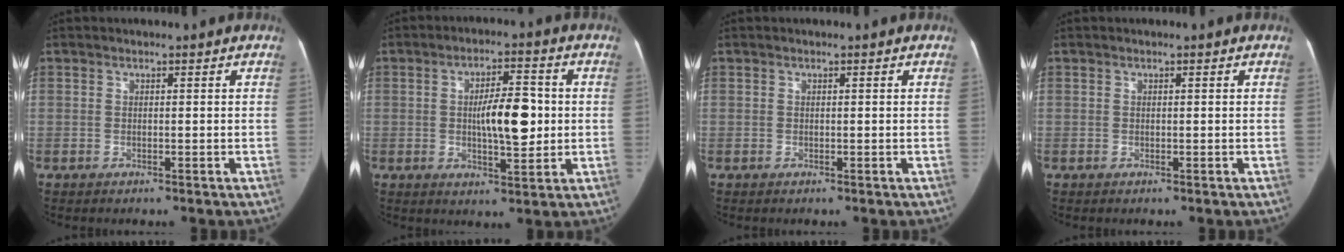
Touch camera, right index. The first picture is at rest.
{"total": 9.4, "force": [0.1, 3.0, 8.9], "torque": [-0.147, 0.014, 0.005]}
{"total": 0.0}
{"total": 0.0}